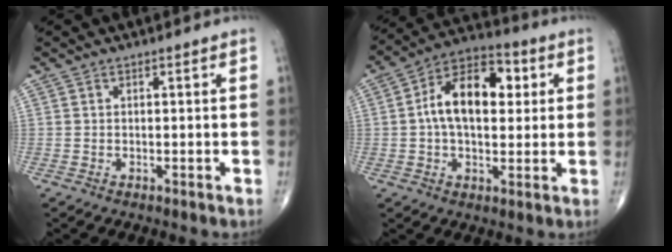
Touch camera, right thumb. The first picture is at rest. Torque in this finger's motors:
{"motor_torque": [1.29, 1.27, 1.13, -0.01, 0.10]}